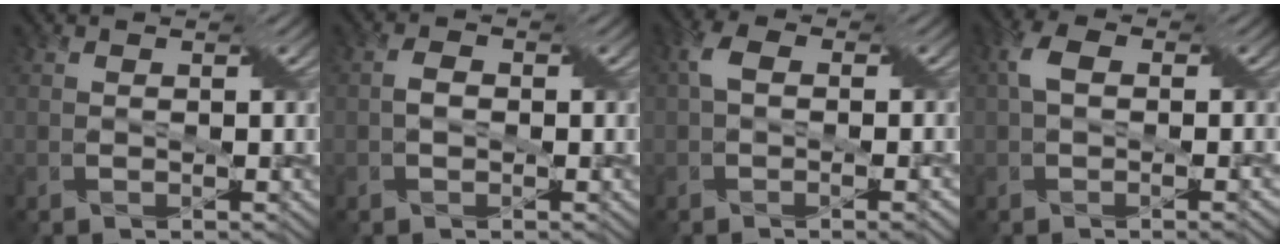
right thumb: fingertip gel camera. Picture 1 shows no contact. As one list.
[{"total": 1.7, "force": [-0.3, 1.2, 1.2], "torque": [-0.026, 0.004, -0.007]}, {"total": 4.8, "force": [-0.5, 2.4, 4.1], "torque": [-0.084, 0.006, -0.010]}, {"total": 4.4, "force": [0.0, 2.4, 3.7], "torque": [-0.075, 0.007, -0.004]}]